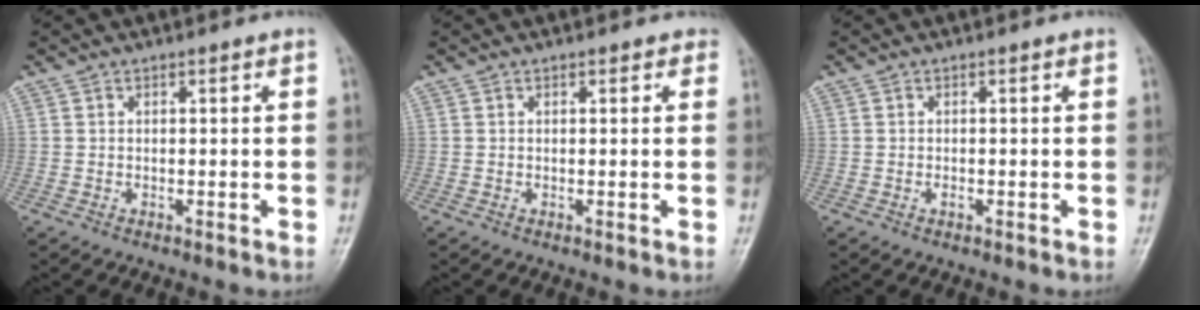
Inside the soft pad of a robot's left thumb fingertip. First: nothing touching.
{"total": 0.9, "force": [0.6, 0.6, 0.4], "torque": [0.006, -0.001, 0.001]}
{"total": 0.6, "force": [-0.2, 0.3, 0.4], "torque": [-0.007, 0.000, -0.005]}